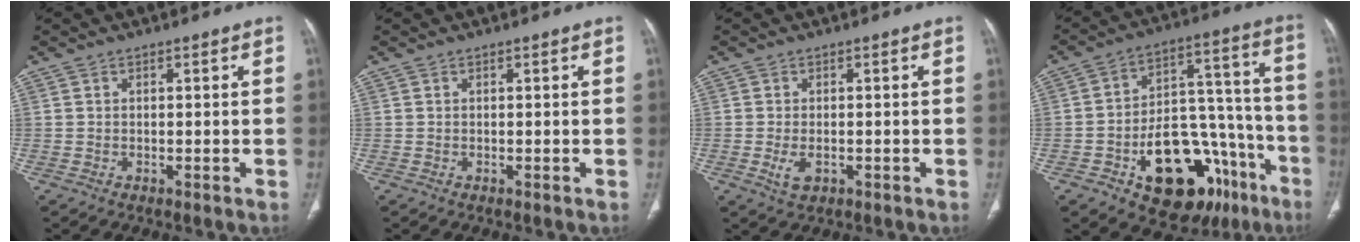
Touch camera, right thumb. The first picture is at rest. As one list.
[{"total": 0.0}, {"total": 3.1, "force": [-0.9, 1.8, 2.4], "torque": [-0.046, -0.002, -0.011]}, {"total": 24.3, "force": [-11.8, 13.8, 16.2], "torque": [-0.179, 0.092, -0.163]}]